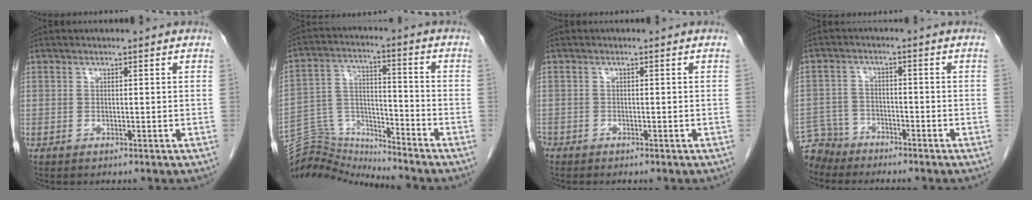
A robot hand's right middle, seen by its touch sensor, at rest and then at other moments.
{"total": 10.2, "force": [-10.2, -0.3, -1.0], "torque": [0.011, 0.051, -0.190]}
{"total": 1.2, "force": [-1.1, 0.6, 0.2], "torque": [-0.009, -0.001, -0.020]}
{"total": 5.0, "force": [-4.6, 1.8, -0.7], "torque": [0.016, -0.005, -0.088]}